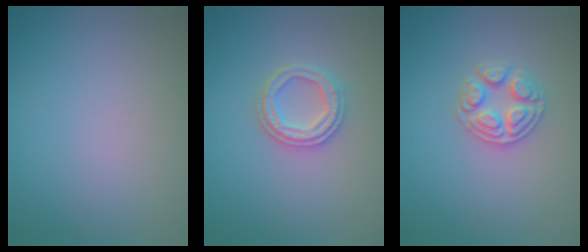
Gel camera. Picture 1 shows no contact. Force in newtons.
{"total": 2.8, "press": 2.6, "slide": 1.0}
{"total": 2.9, "press": 2.7, "slide": 1.0}